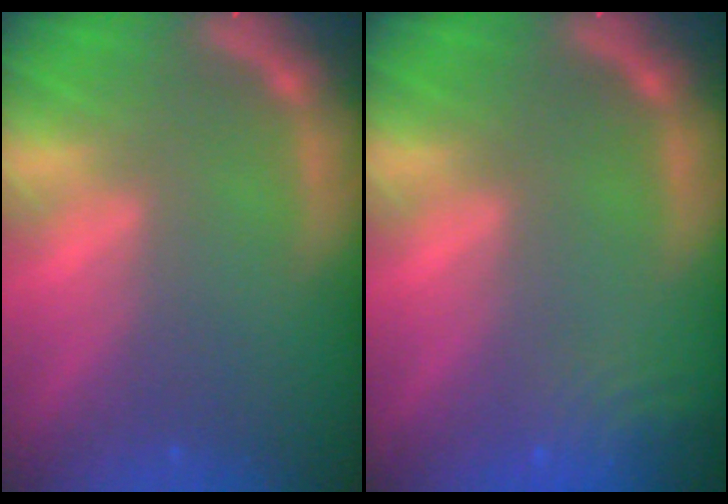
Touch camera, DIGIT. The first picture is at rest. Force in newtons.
{"total": 5.1}